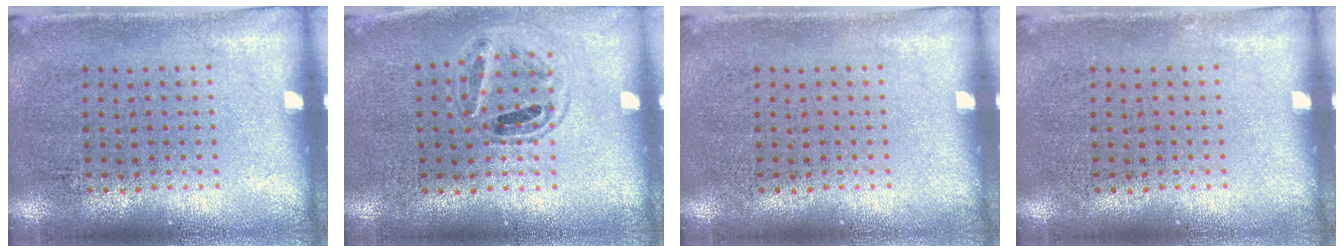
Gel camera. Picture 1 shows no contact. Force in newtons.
{"total": 1.0, "press": 1.0, "slide": 0.3}
{"total": 0.0}
{"total": 0.0}